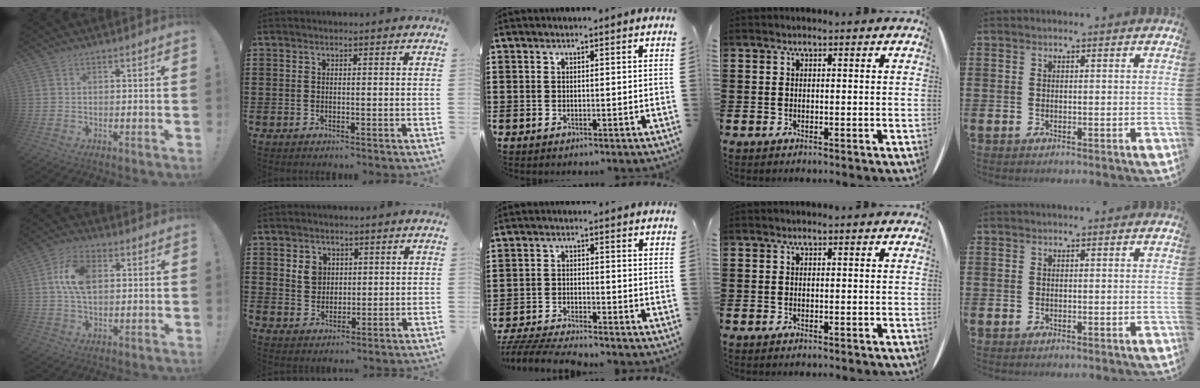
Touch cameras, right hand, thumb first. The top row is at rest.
{"thumb": {"total": 10.9, "force": [2.2, 6.5, 8.4], "torque": [-0.162, 0.010, 0.042]}, "index": {"total": 3.7, "force": [1.6, 3.1, 1.1], "torque": [-0.026, 0.006, 0.027]}, "middle": {"total": 5.0, "force": [-4.9, 0.3, 0.9], "torque": [-0.034, -0.006, -0.104]}}